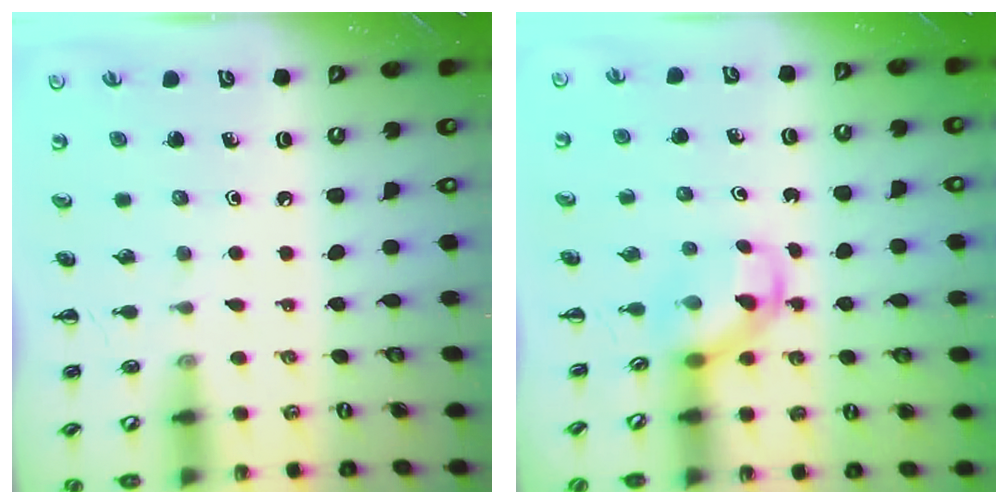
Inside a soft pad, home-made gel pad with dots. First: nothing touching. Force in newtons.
{"total": 3.4, "press": 3.2, "slide": 1.0}